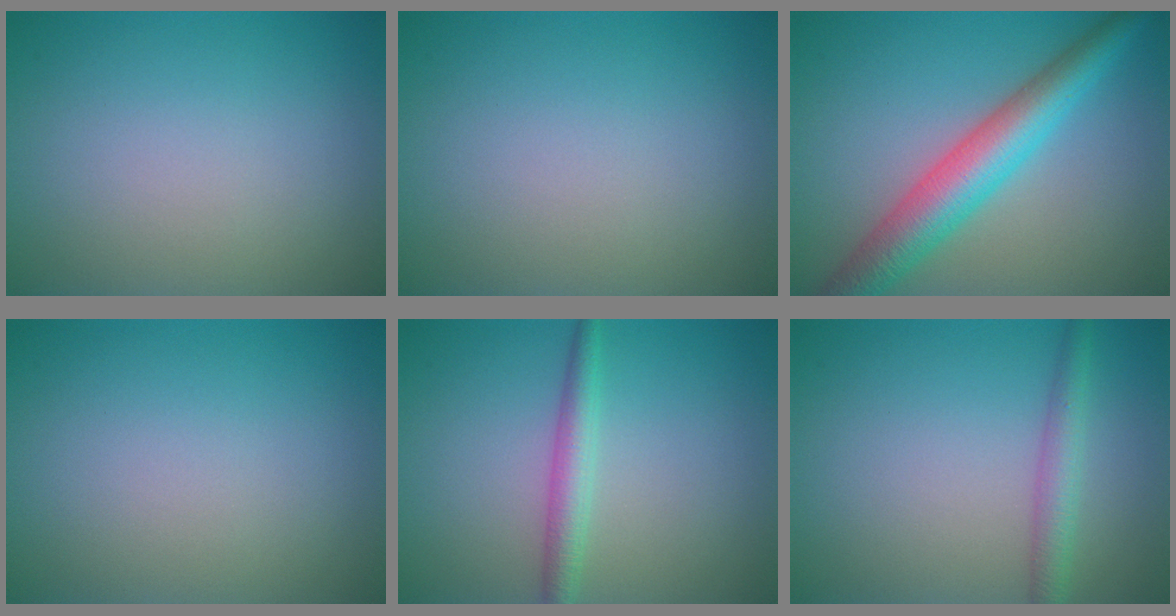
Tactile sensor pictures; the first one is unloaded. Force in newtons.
{"total": 0.0}
{"total": 6.6, "press": 6.6, "slide": 0.1}
{"total": 0.0}
{"total": 2.5, "press": 2.5, "slide": 0.1}
{"total": 2.5, "press": 2.5, "slide": 0.1}